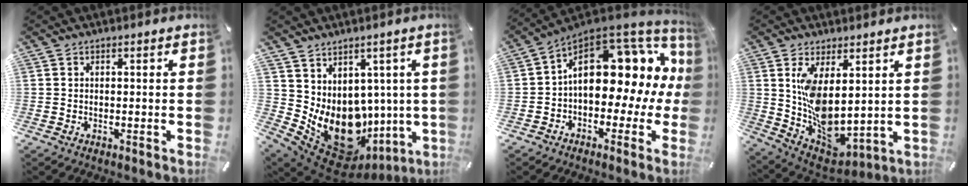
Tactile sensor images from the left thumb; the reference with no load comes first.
{"total": 14.1, "force": [-1.7, 11.2, 8.4], "torque": [-0.154, -0.039, -0.010]}
{"total": 18.3, "force": [4.9, 11.7, 13.3], "torque": [-0.171, -0.044, 0.088]}
{"total": 10.9, "force": [3.0, 6.3, 8.4], "torque": [-0.156, -0.043, 0.071]}